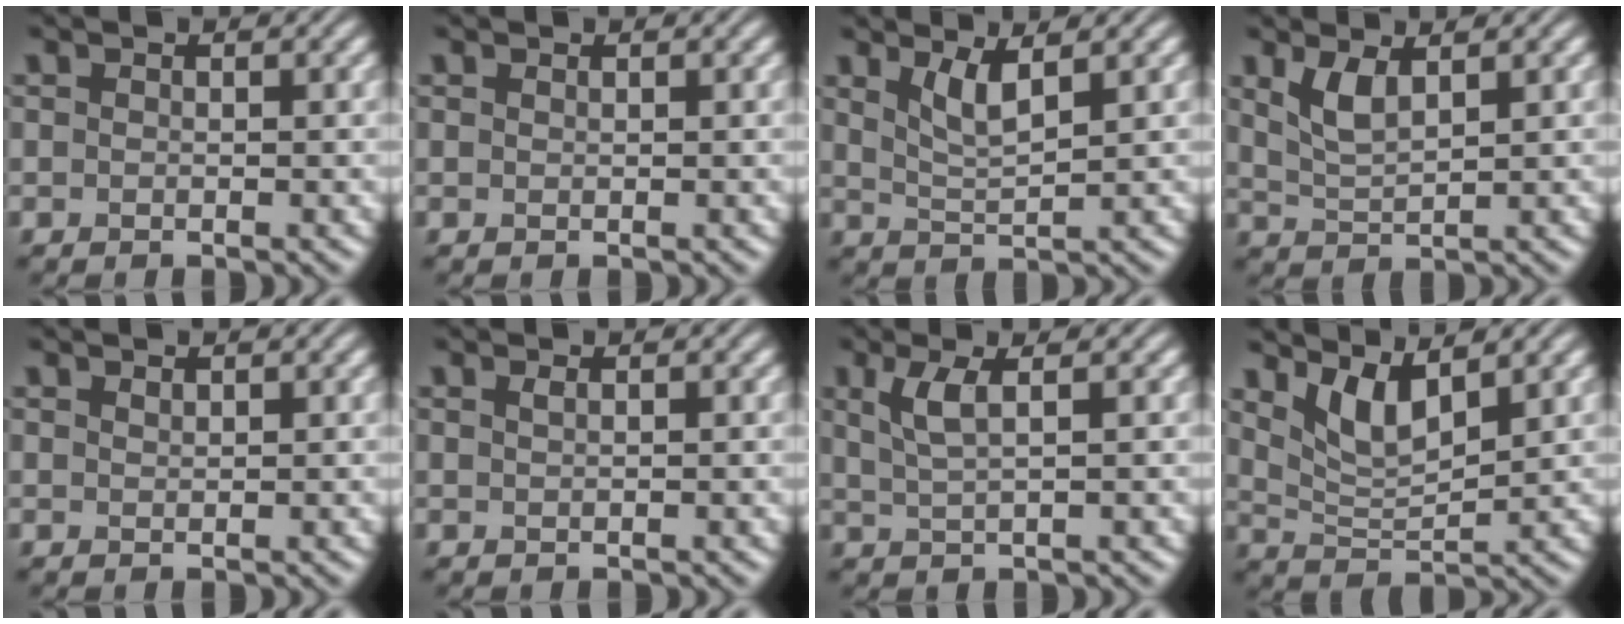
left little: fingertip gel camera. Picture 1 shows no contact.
{"total": 0.0}
{"total": 2.7, "force": [1.7, 0.6, 2.1], "torque": [-0.042, -0.007, 0.036]}
{"total": 2.6, "force": [1.5, 0.9, 2.0], "torque": [-0.047, -0.007, 0.033]}
{"total": 0.6, "force": [0.5, 0.1, 0.2], "torque": [-0.003, -0.002, 0.013]}
{"total": 0.6, "force": [0.3, 0.2, 0.5], "torque": [-0.007, 0.003, 0.006]}
{"total": 2.7, "force": [1.0, 0.7, 2.4], "torque": [-0.047, 0.000, 0.021]}
{"total": 4.2, "force": [2.7, 1.3, 2.9], "torque": [-0.066, -0.009, 0.055]}